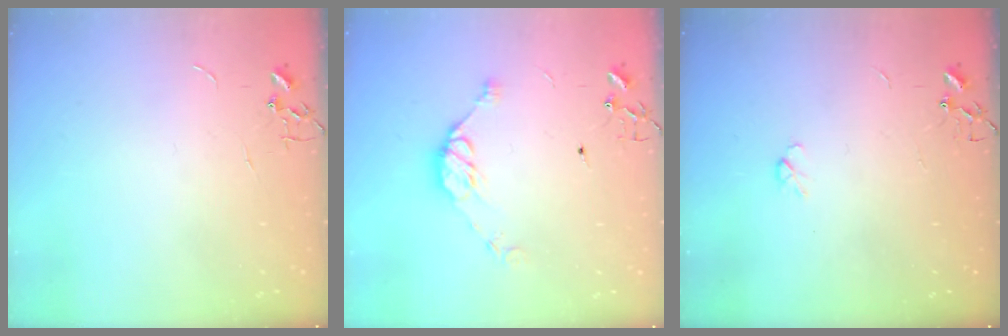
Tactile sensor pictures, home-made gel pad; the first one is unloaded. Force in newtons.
{"total": 9.8, "press": 9.7, "slide": 1.2}
{"total": 3.5, "press": 3.4, "slide": 0.7}